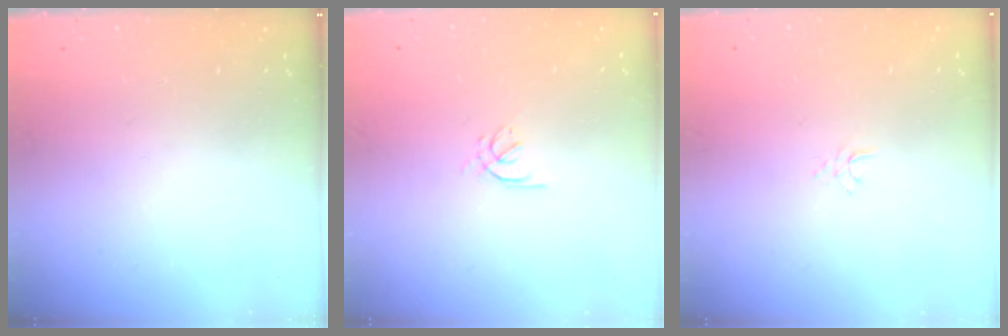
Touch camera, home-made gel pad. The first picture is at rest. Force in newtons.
{"total": 2.1, "press": 2.0, "slide": 0.6}
{"total": 2.9, "press": 2.9, "slide": 0.3}